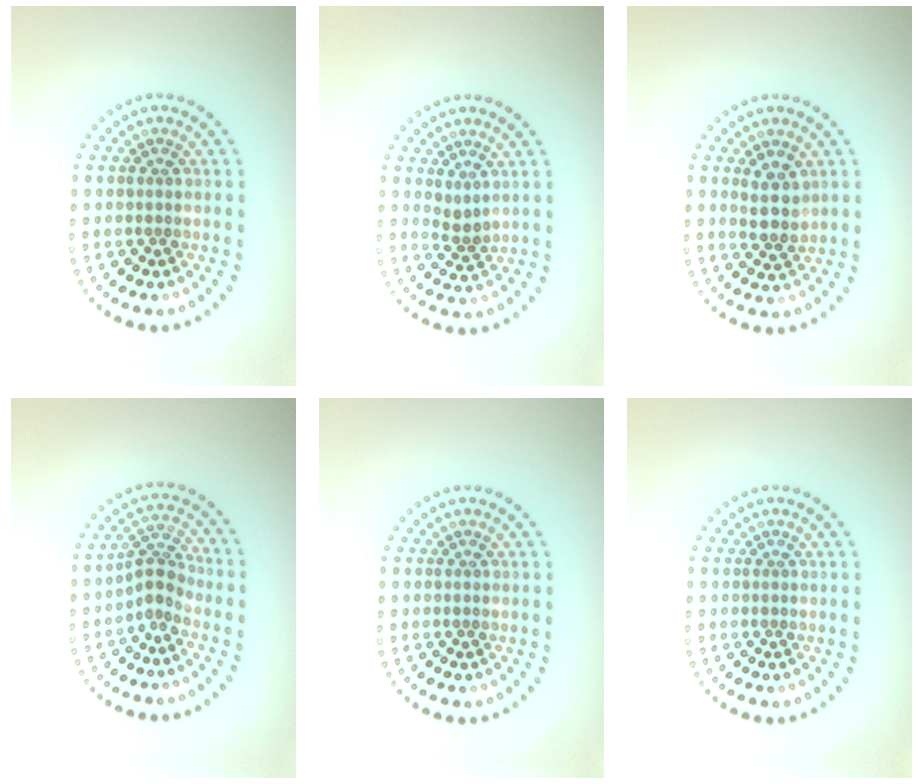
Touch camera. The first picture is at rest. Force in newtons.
{"total": 1.4, "press": 1.1, "slide": 0.9}
{"total": 2.5, "press": 2.2, "slide": 1.0}
{"total": 2.4, "press": 1.7, "slide": 1.7}
{"total": 0.0}
{"total": 0.0}